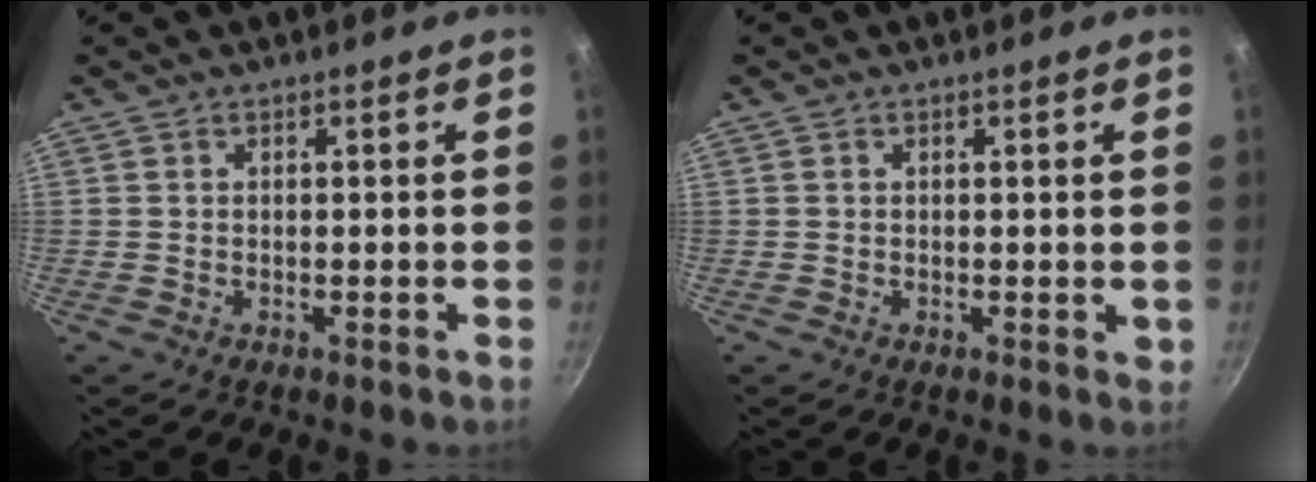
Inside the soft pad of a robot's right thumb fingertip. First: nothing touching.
{"total": 1.3, "force": [0.4, 0.8, 0.9], "torque": [-0.006, 0.002, 0.006]}